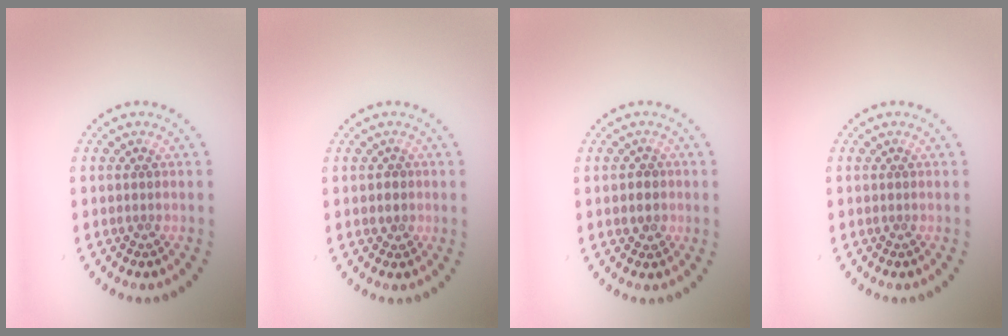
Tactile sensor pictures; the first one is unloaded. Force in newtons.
{"total": 0.6, "press": 0.5, "slide": 0.3}
{"total": 1.3, "press": 1.2, "slide": 0.5}
{"total": 0.0}